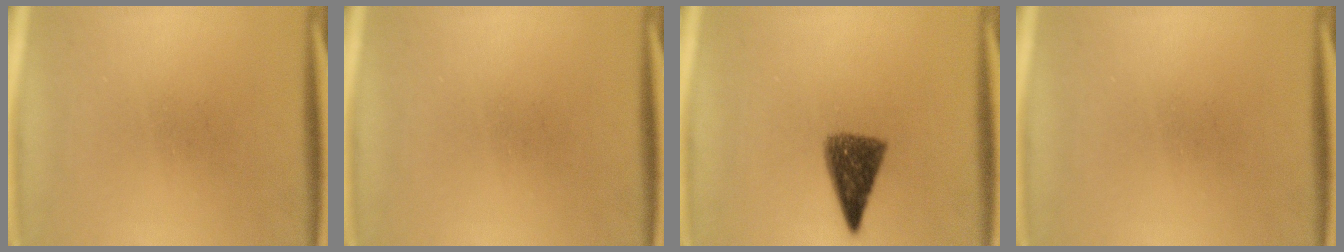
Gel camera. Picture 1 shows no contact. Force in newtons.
{"total": 0.0}
{"total": 7.3}
{"total": 0.0}